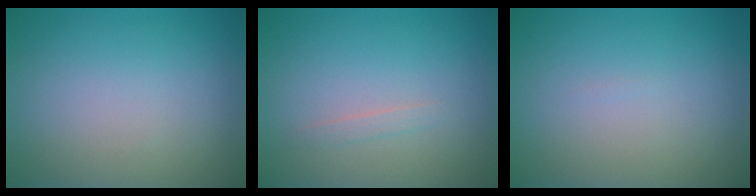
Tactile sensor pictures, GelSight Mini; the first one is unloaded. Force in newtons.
{"total": 0.6, "press": 0.6, "slide": 0.1}
{"total": 0.0}